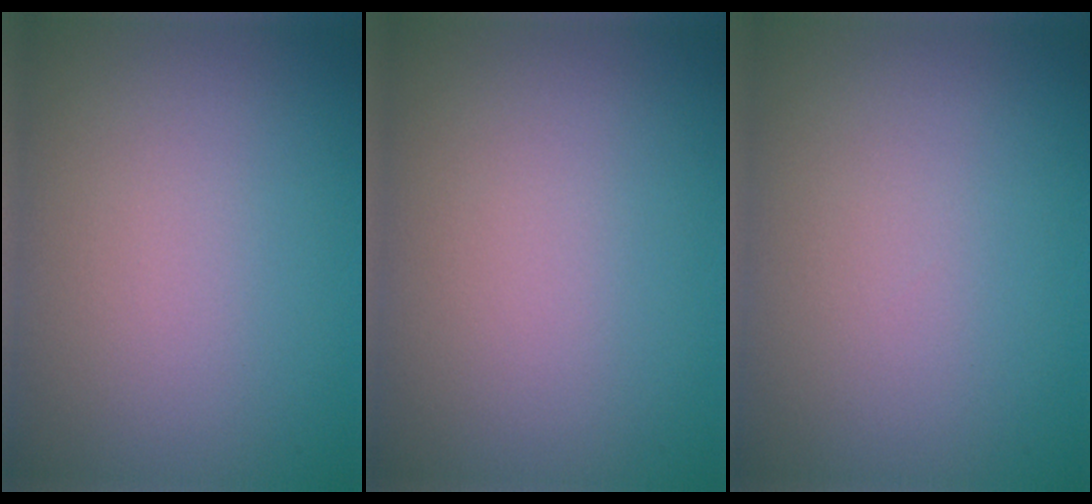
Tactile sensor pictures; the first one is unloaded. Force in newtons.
{"total": 0.0}
{"total": 0.0}